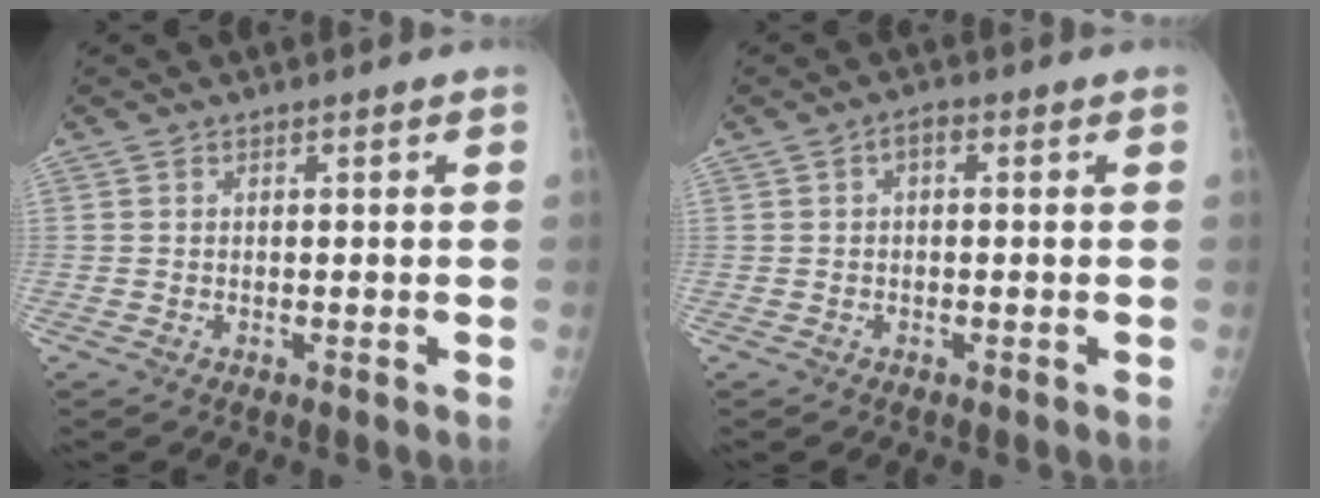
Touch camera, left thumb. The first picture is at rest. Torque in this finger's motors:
{"motor_torque": [-0.19, 0.05, 0.24, 0.05, 0.07]}